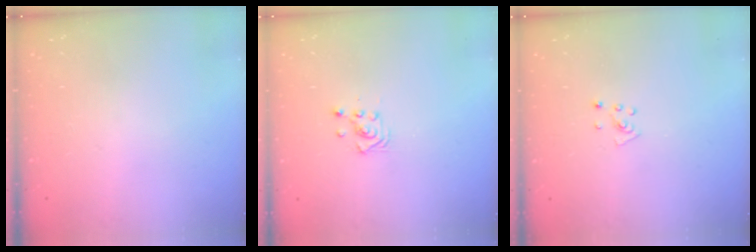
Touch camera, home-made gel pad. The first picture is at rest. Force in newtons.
{"total": 3.1, "press": 3.1, "slide": 0.2}
{"total": 3.9, "press": 3.9, "slide": 0.4}